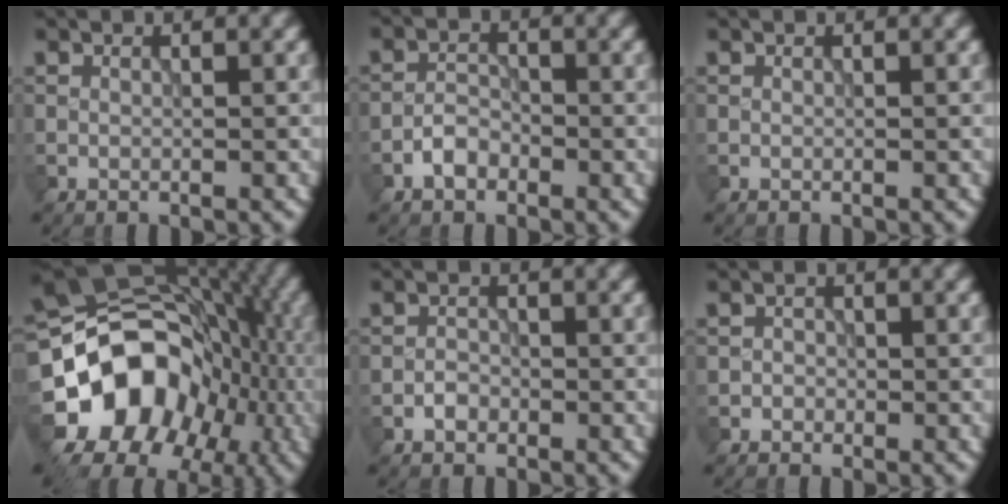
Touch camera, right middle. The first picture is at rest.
{"total": 2.0, "force": [-1.3, 1.2, 1.1], "torque": [-0.016, 0.006, -0.027]}
{"total": 0.0}
{"total": 17.3, "force": [-5.1, 13.7, 9.2], "torque": [-0.164, 0.014, -0.101]}
{"total": 1.2, "force": [-0.7, 0.9, 0.5], "torque": [-0.008, 0.002, -0.014]}
{"total": 1.0, "force": [-0.4, 1.0, 0.2], "torque": [0.012, 0.000, -0.011]}